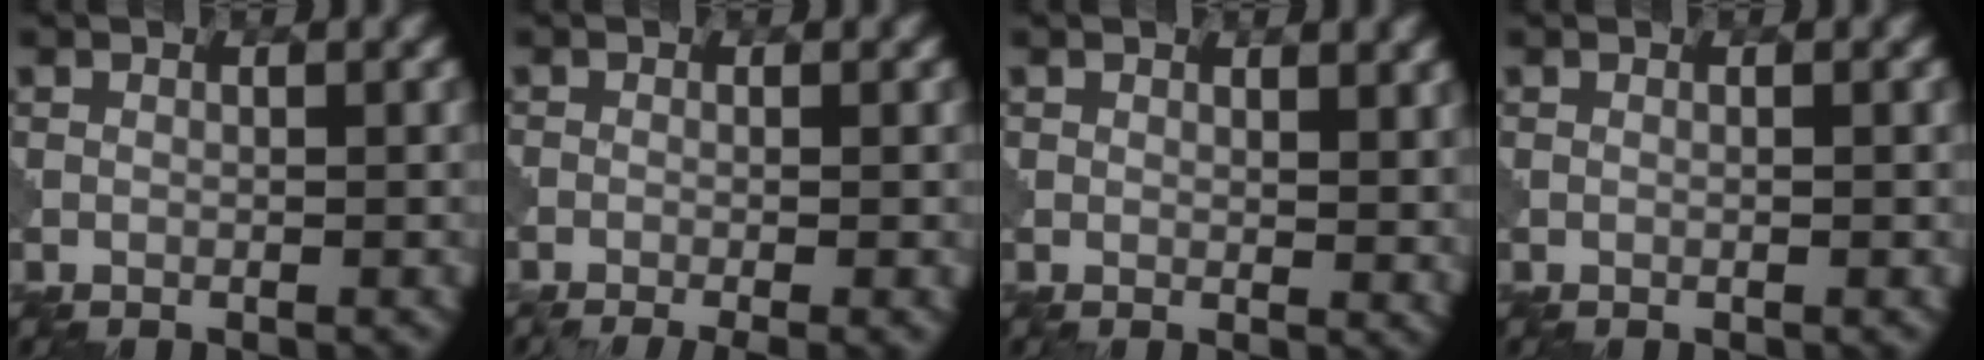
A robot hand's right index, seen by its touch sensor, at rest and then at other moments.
{"total": 3.9, "force": [-1.5, 1.7, 3.1], "torque": [-0.014, -0.001, -0.019]}
{"total": 2.9, "force": [1.6, 1.3, 2.0], "torque": [-0.019, 0.002, 0.027]}
{"total": 0.8, "force": [0.0, 0.4, 0.7], "torque": [0.002, 0.006, -0.009]}